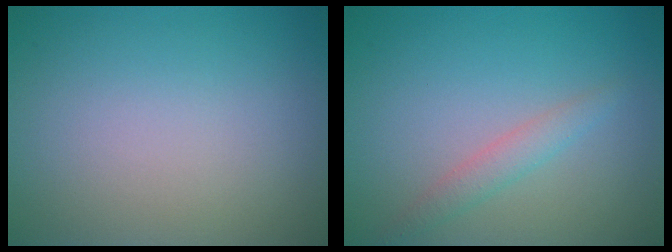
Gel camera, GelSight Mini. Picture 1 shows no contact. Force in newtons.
{"total": 1.6, "press": 1.6, "slide": 0.1}